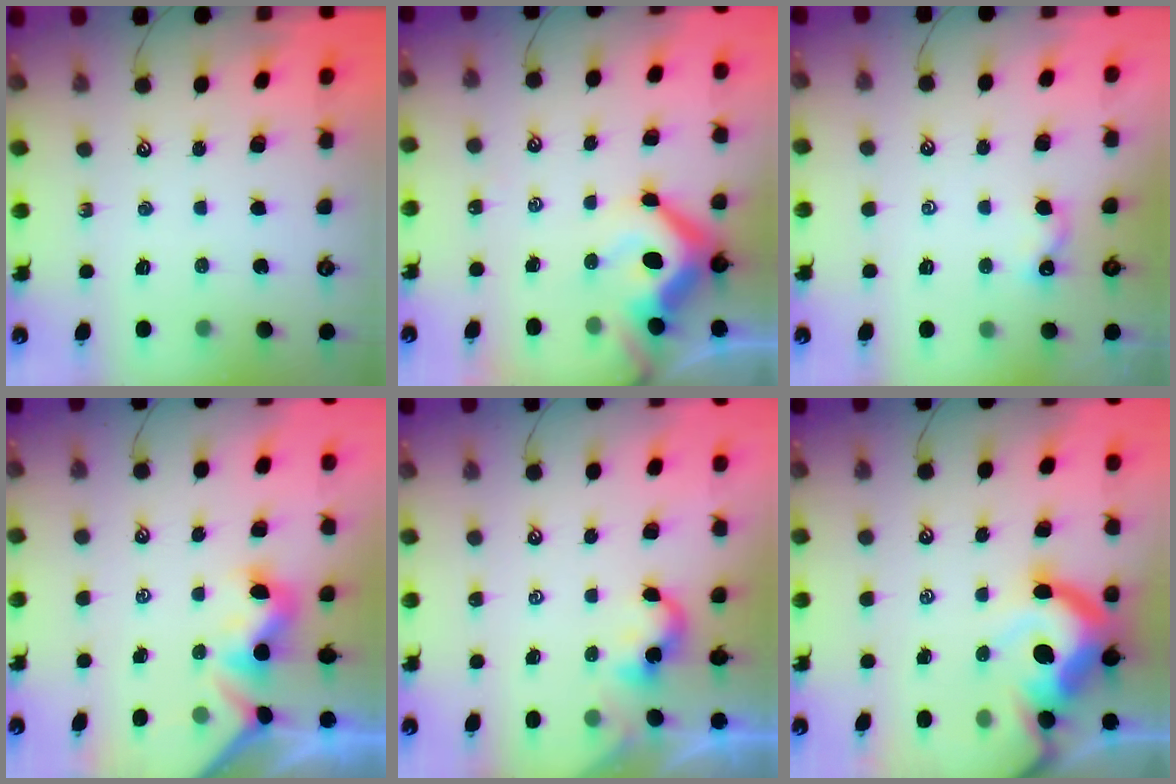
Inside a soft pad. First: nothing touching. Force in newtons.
{"total": 12.7, "press": 12.5, "slide": 2.0}
{"total": 1.5, "press": 1.5, "slide": 0.3}
{"total": 1.4, "press": 1.2, "slide": 0.6}
{"total": 1.6, "press": 1.5, "slide": 0.2}
{"total": 14.9, "press": 14.7, "slide": 2.3}